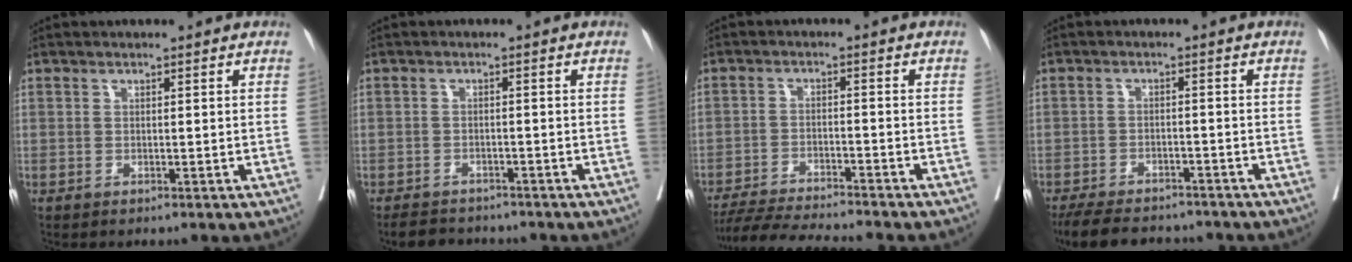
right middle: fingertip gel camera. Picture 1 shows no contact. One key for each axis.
{"total": 5.3, "fx": -4.8, "fy": 1.8, "fz": 1.0, "tx": -0.015, "ty": -0.007, "tz": -0.071}
{"total": 11.8, "fx": -10.8, "fy": -0.5, "fz": 4.6, "tx": -0.068, "ty": -0.017, "tz": -0.178}
{"total": 12.1, "fx": -10.6, "fy": 3.7, "fz": 4.6, "tx": -0.087, "ty": -0.007, "tz": -0.149}